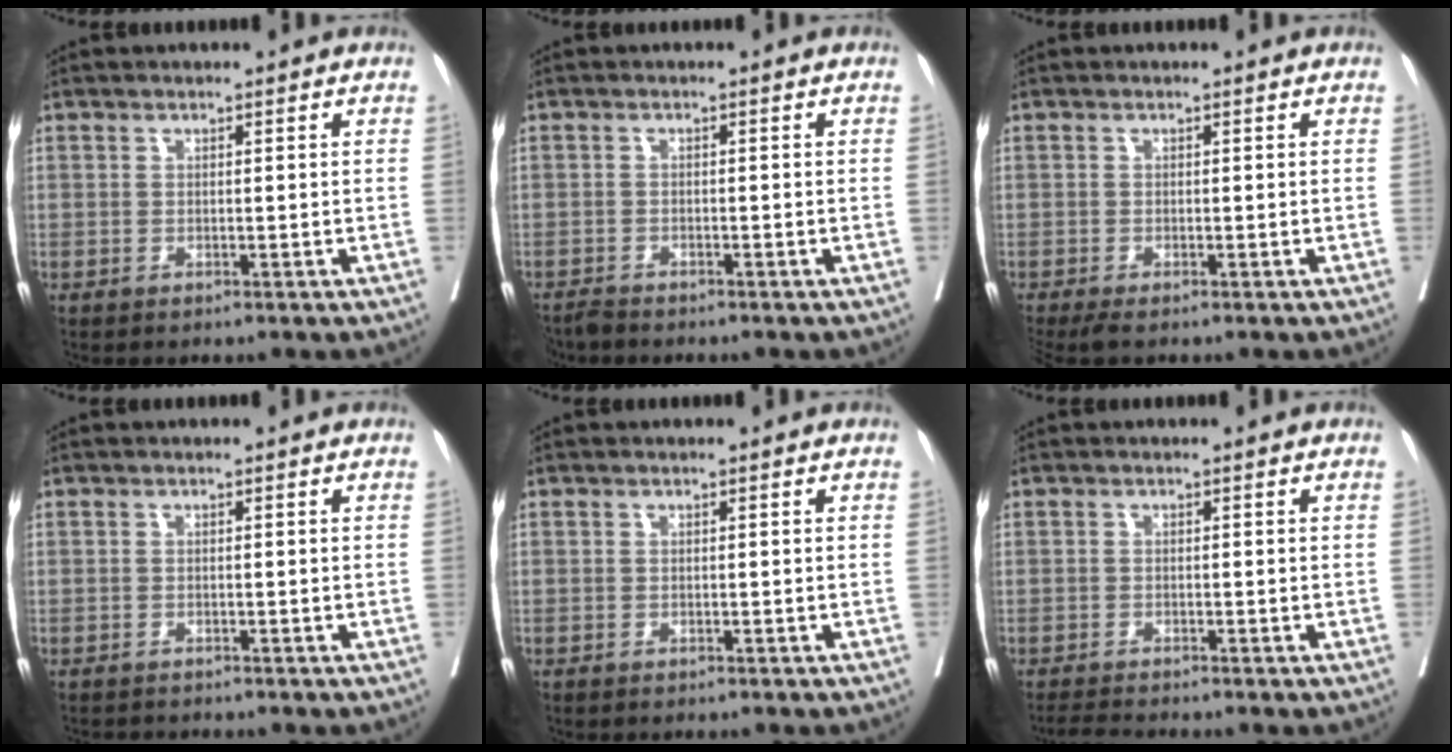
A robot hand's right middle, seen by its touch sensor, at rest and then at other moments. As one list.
[{"total": 2.0, "force": [-2.0, 0.1, -0.2], "torque": [0.008, -0.008, -0.037]}, {"total": 2.5, "force": [-1.9, 0.2, 1.6], "torque": [-0.032, -0.010, -0.039]}, {"total": 2.5, "force": [-2.4, 0.3, 0.4], "torque": [-0.005, -0.007, -0.037]}, {"total": 0.9, "force": [-0.9, 0.2, 0.3], "torque": [-0.005, -0.001, -0.014]}, {"total": 2.7, "force": [-2.6, -0.7, 0.6], "torque": [-0.013, -0.015, -0.047]}]